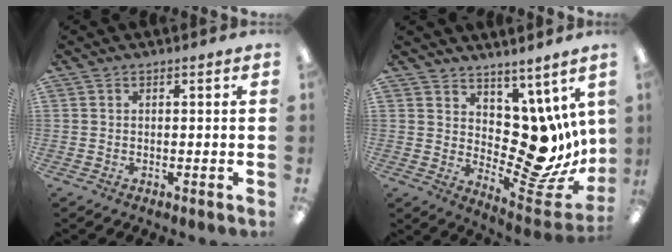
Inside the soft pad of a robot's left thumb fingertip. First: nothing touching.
{"total": 13.4, "force": [0.5, 8.6, 10.2], "torque": [-0.101, -0.034, 0.022]}